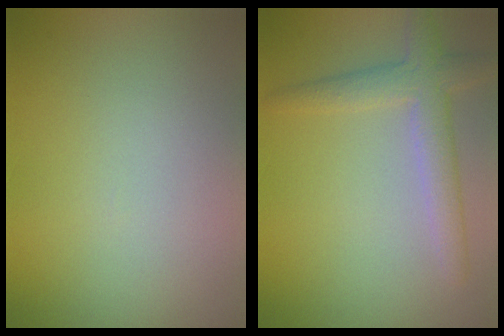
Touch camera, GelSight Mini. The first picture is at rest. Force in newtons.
{"total": 3.2, "press": 3.2, "slide": 0.1}